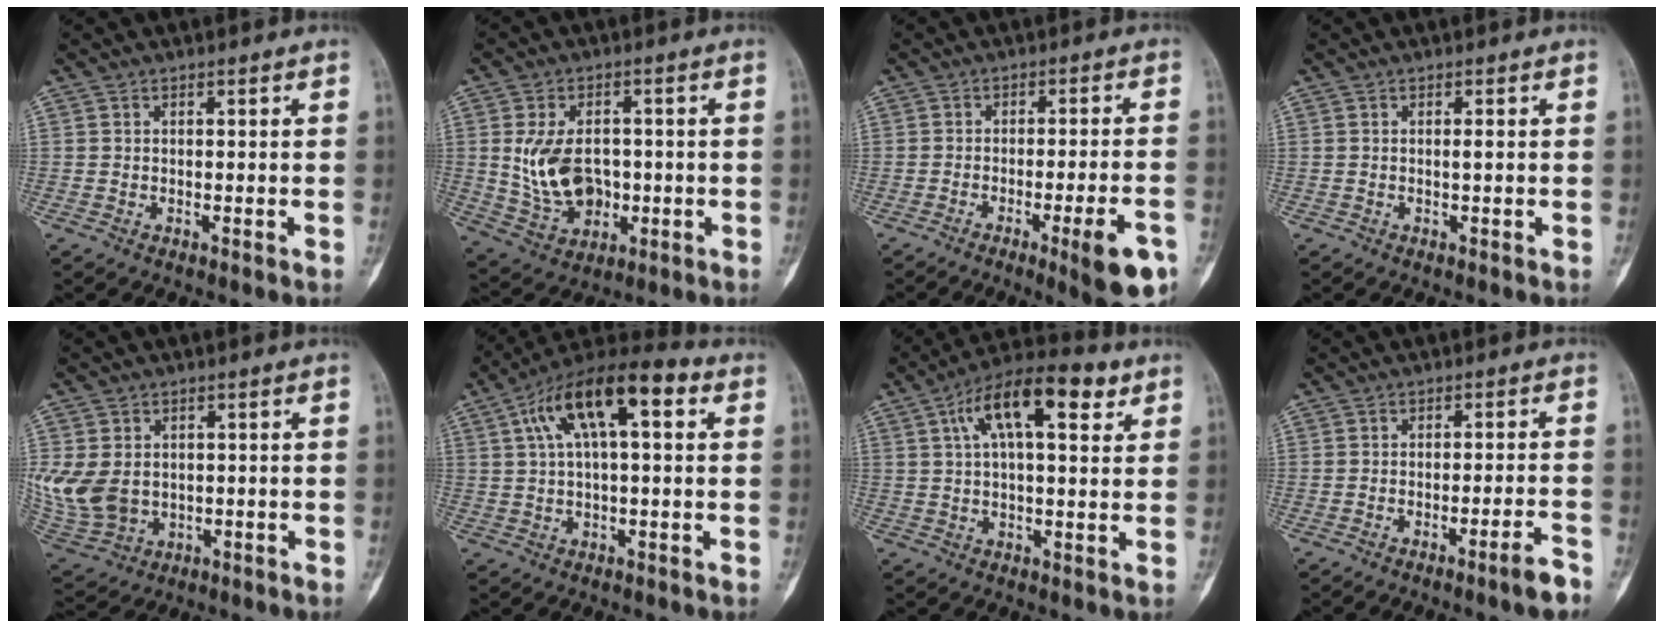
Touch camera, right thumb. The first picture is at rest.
{"total": 11.6, "force": [-0.1, 8.1, 8.2], "torque": [-0.128, 0.001, 0.014]}
{"total": 10.5, "force": [-5.1, 1.8, 9.0], "torque": [-0.111, 0.015, -0.064]}
{"total": 0.7, "force": [0.0, 0.1, 0.7], "torque": [-0.010, 0.000, -0.001]}
{"total": 12.8, "force": [-0.2, 10.1, 7.9], "torque": [-0.175, -0.001, 0.022]}
{"total": 15.5, "force": [4.9, 6.1, 13.4], "torque": [-0.220, 0.037, 0.074]}
{"total": 14.4, "force": [5.9, 5.7, 11.8], "torque": [-0.178, 0.020, 0.088]}
{"total": 4.4, "force": [-3.1, 0.1, 3.1], "torque": [-0.046, 0.022, -0.046]}